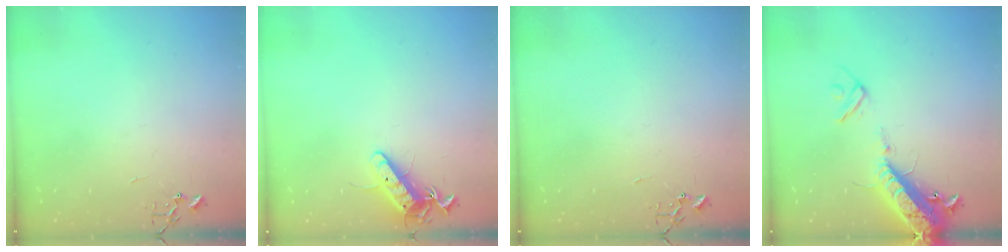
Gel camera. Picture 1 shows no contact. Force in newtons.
{"total": 11.4, "press": 11.4, "slide": 0.9}
{"total": 0.0}
{"total": 16.4, "press": 16.1, "slide": 3.1}